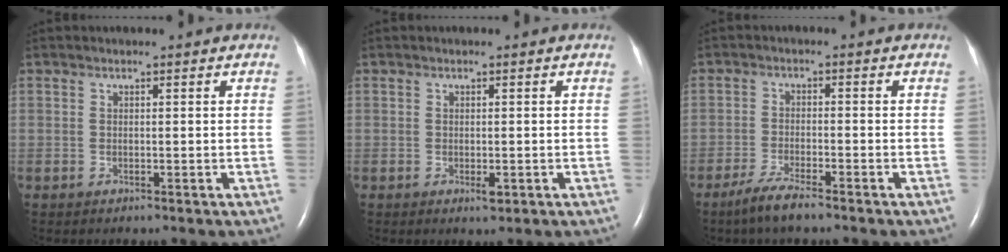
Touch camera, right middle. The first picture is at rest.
{"total": 1.2, "force": [-0.4, 0.4, 1.0], "torque": [-0.018, -0.003, -0.005]}
{"total": 4.6, "force": [-3.6, 0.3, 2.9], "torque": [-0.070, -0.011, -0.069]}